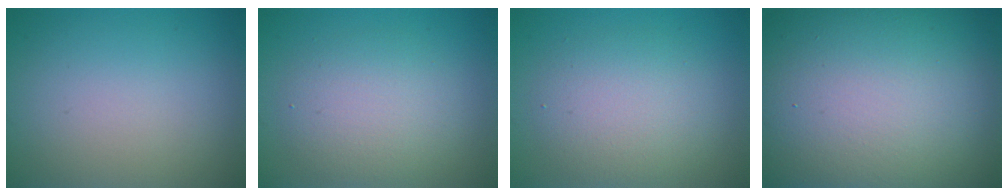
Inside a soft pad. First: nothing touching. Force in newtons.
{"total": 4.3, "press": 4.3, "slide": 0.1}
{"total": 4.4, "press": 4.4, "slide": 0.2}
{"total": 23.2, "press": 23.2, "slide": 1.1}